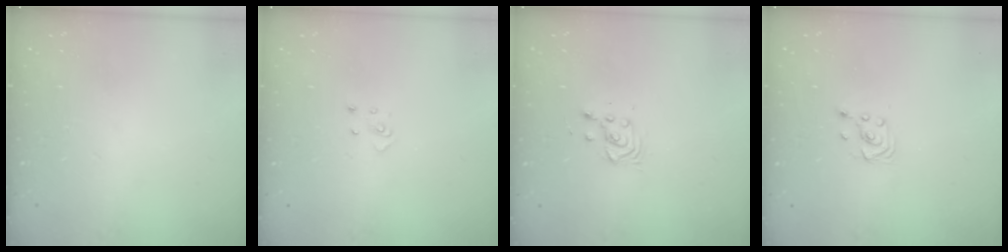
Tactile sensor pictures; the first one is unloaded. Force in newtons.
{"total": 3.4, "press": 3.4, "slide": 0.3}
{"total": 3.3, "press": 3.3, "slide": 0.2}
{"total": 2.6, "press": 2.4, "slide": 1.0}